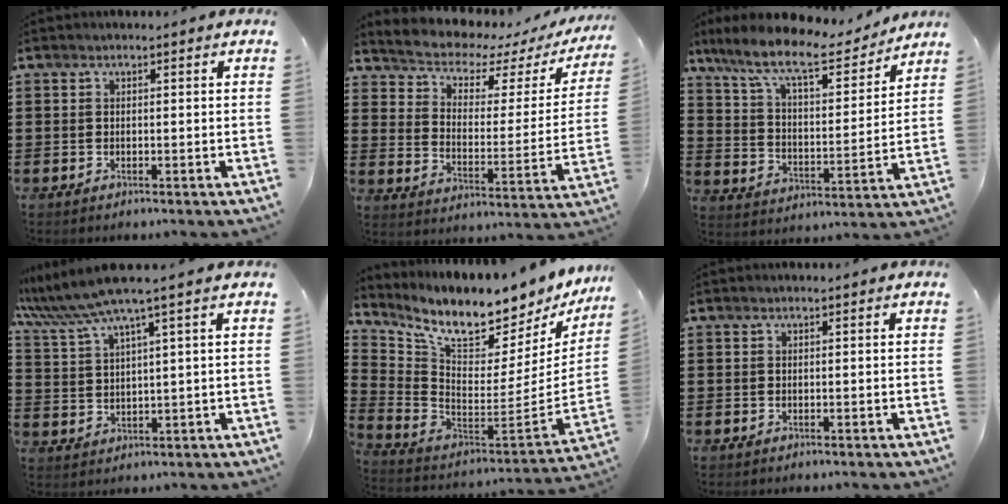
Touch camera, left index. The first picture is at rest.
{"total": 4.7, "force": [4.3, 1.4, 1.3], "torque": [-0.054, -0.035, 0.066]}
{"total": 10.6, "force": [8.7, 1.8, 5.9], "torque": [-0.145, -0.043, 0.147]}
{"total": 6.0, "force": [4.3, -0.3, 4.2], "torque": [-0.104, -0.020, 0.073]}
{"total": 9.2, "force": [7.9, 1.6, 4.3], "torque": [-0.110, -0.078, 0.129]}
{"total": 0.0}